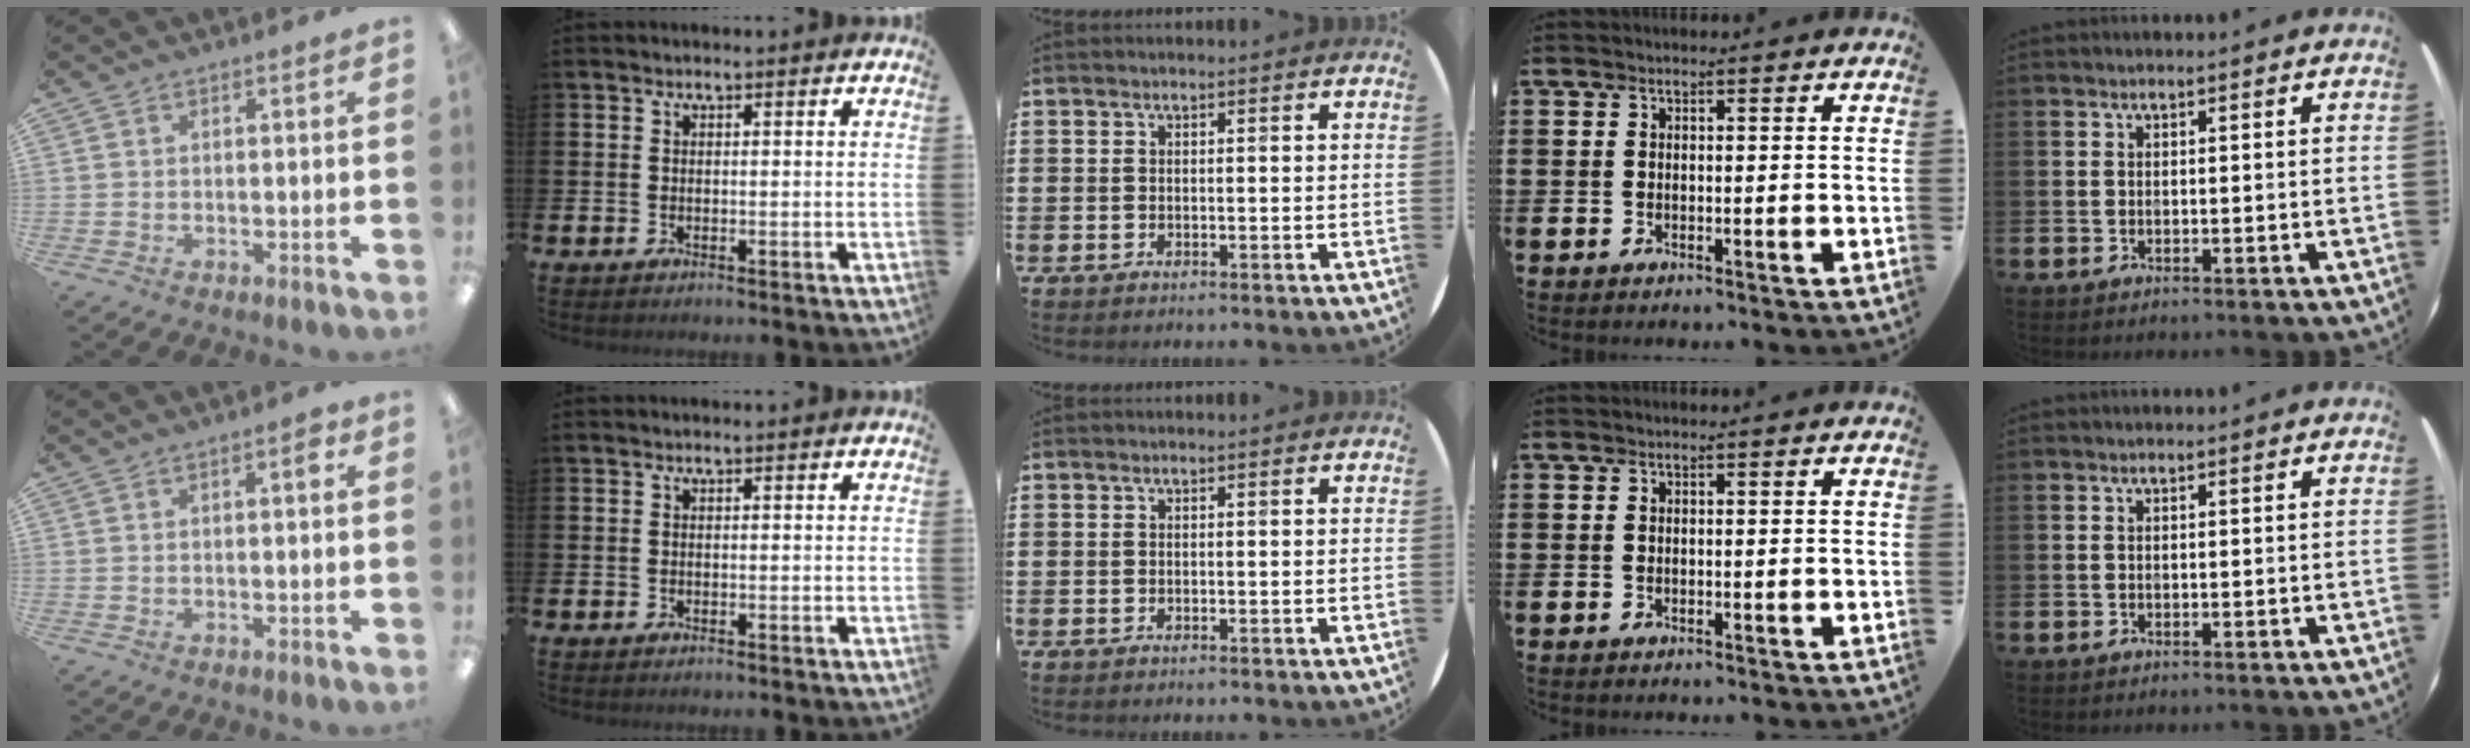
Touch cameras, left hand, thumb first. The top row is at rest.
{"thumb": {"total": 1.9, "force": [0.7, 0.4, 1.7], "torque": [-0.026, 0.002, 0.008]}}